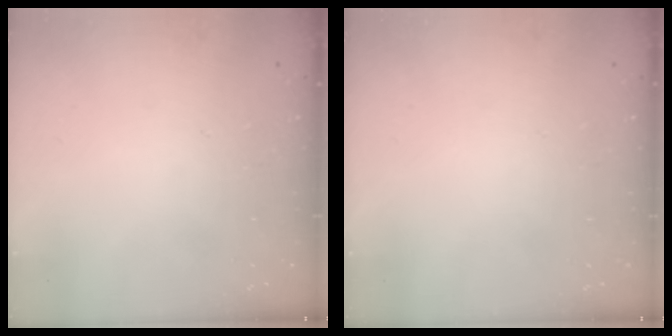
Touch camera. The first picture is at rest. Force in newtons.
{"total": 0.0}